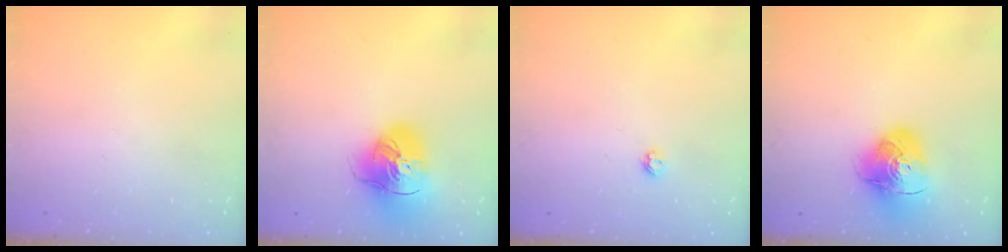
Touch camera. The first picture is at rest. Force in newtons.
{"total": 17.7, "press": 17.5, "slide": 2.5}
{"total": 3.8, "press": 3.8, "slide": 0.6}
{"total": 13.7, "press": 13.6, "slide": 1.6}